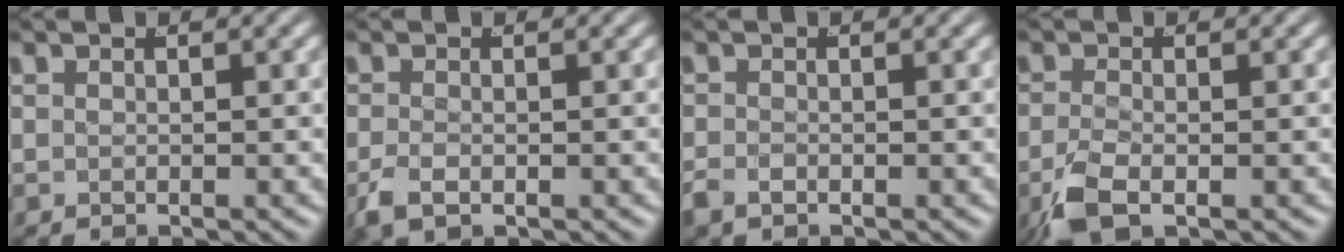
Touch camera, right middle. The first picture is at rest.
{"total": 2.1, "force": [-1.2, 0.9, 1.5], "torque": [-0.042, -0.011, -0.013]}
{"total": 1.6, "force": [-1.1, 0.8, 0.8], "torque": [-0.023, -0.010, -0.015]}
{"total": 3.5, "force": [-2.0, 1.2, 2.6], "torque": [-0.065, -0.019, -0.024]}